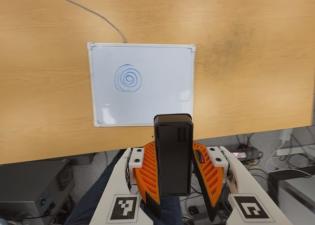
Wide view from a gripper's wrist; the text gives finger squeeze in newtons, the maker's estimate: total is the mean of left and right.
{"total": 5.1, "left": 4.8, "right": 5.5}